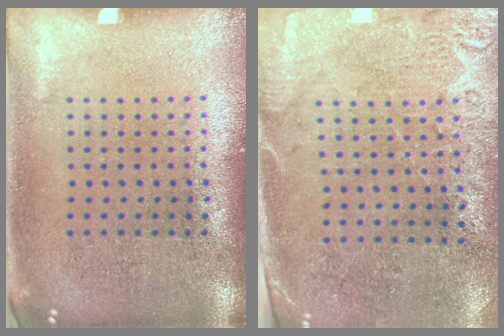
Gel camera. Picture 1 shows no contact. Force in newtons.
{"total": 2.7, "press": 2.4, "slide": 1.2}